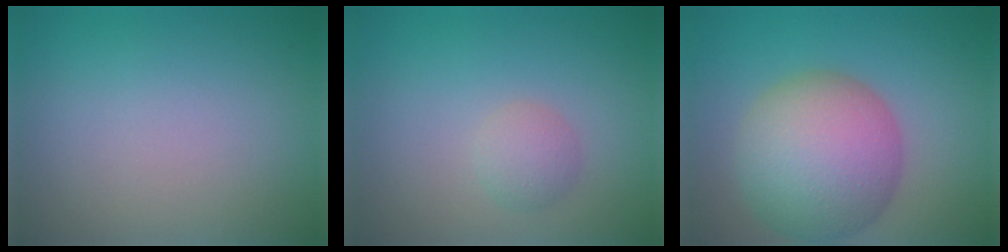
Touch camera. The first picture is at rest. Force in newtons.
{"total": 1.7, "press": 1.7, "slide": 0.0}
{"total": 9.8, "press": 9.8, "slide": 0.5}